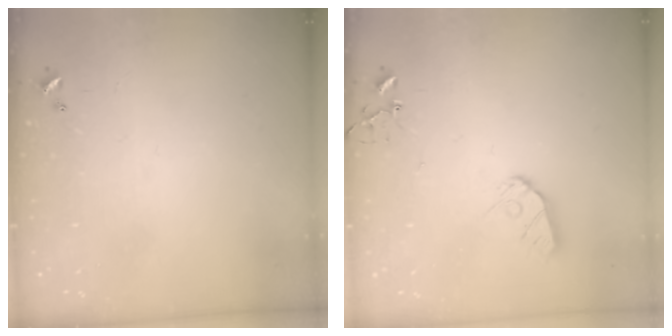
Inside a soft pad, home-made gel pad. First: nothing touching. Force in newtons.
{"total": 8.6, "press": 8.5, "slide": 0.7}